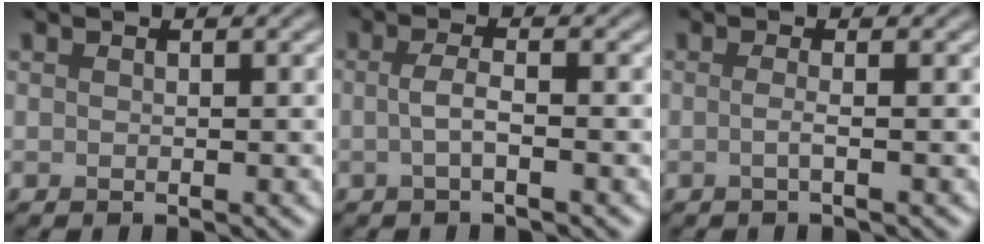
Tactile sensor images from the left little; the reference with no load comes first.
{"total": 1.8, "force": [-0.8, 0.4, 1.6], "torque": [-0.032, 0.000, -0.017]}
{"total": 1.6, "force": [-0.7, 0.6, 1.3], "torque": [-0.017, -0.005, -0.021]}